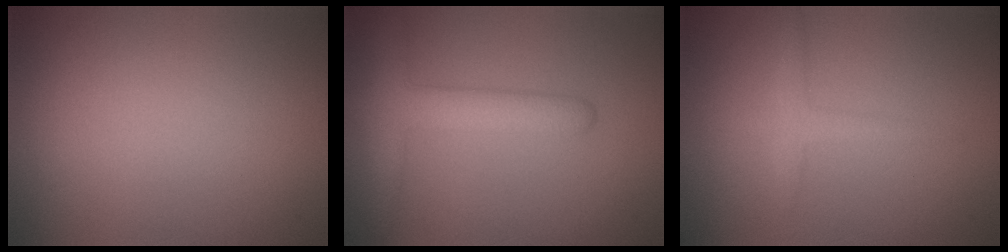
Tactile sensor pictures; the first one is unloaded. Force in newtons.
{"total": 4.8, "press": 4.8, "slide": 0.4}
{"total": 1.9, "press": 1.9, "slide": 0.1}